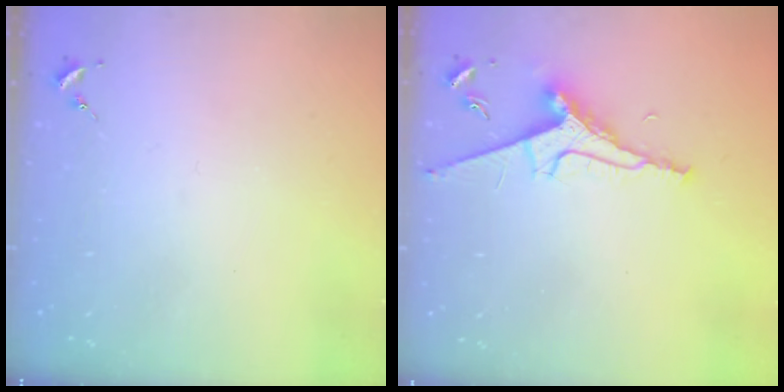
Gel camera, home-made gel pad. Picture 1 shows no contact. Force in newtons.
{"total": 9.0, "press": 9.0, "slide": 1.2}